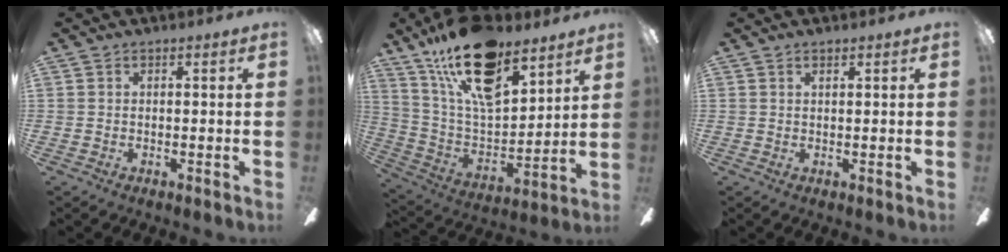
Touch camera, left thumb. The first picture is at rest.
{"total": 22.0, "force": [15.0, 9.4, 13.0], "torque": [-0.237, -0.087, 0.263]}
{"total": 1.1, "force": [0.8, 0.3, 0.6], "torque": [-0.015, 0.002, 0.015]}